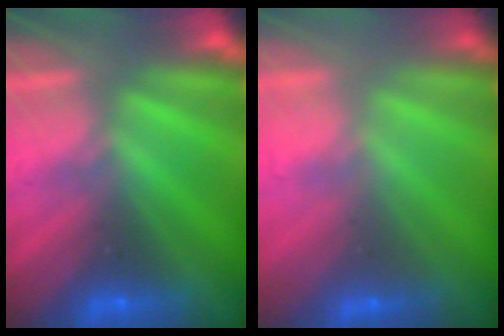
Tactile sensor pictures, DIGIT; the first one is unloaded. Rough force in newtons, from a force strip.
{"total": 2.1}